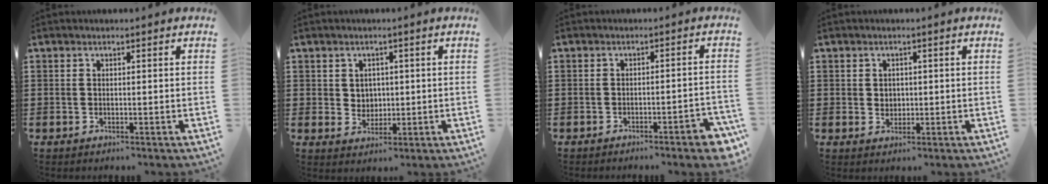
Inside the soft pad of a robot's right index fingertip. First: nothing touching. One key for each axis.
{"total": 2.8, "fx": 0.9, "fy": 2.5, "fz": 0.7, "tx": -0.017, "ty": 0.004, "tz": 0.015}
{"total": 3.4, "fx": -2.6, "fy": 0.2, "fz": 2.1, "tx": -0.035, "ty": -0.006, "tz": -0.047}
{"total": 1.6, "fx": 0.4, "fy": 1.5, "fz": 0.6, "tx": -0.018, "ty": 0.006, "tz": 0.007}